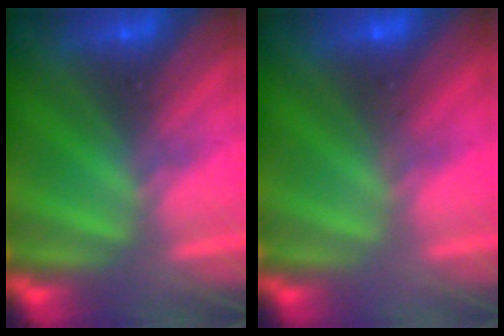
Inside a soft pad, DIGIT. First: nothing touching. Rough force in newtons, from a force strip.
{"total": 2.7}